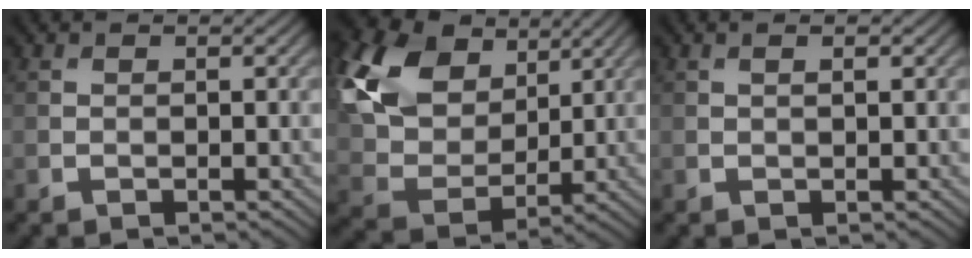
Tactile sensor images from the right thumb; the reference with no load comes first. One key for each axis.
{"total": 14.4, "fx": 6.4, "fy": 9.6, "fz": 8.7, "tx": -0.230, "ty": 0.030, "tz": 0.118}
{"total": 1.0, "fx": 0.5, "fy": 0.2, "fz": 0.9, "tx": -0.012, "ty": -0.003, "tz": 0.009}